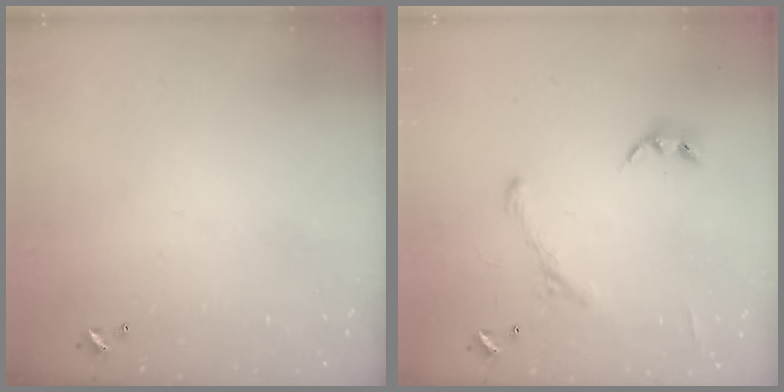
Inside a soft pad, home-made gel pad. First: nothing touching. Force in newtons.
{"total": 0.5, "press": 0.0, "slide": 0.5}